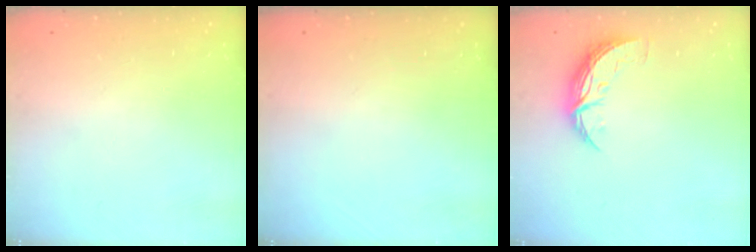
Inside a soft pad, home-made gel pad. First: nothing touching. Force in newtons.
{"total": 0.0}
{"total": 9.2, "press": 9.2, "slide": 0.1}